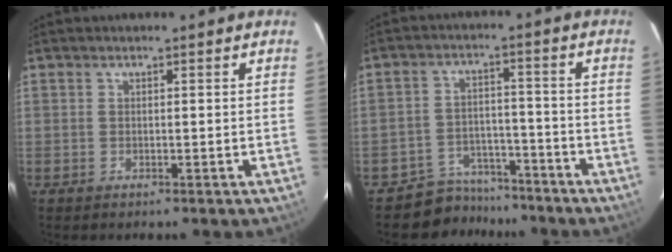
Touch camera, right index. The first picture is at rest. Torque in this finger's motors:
{"motor_torque": [0.45, -0.50, 0.04, -0.01]}